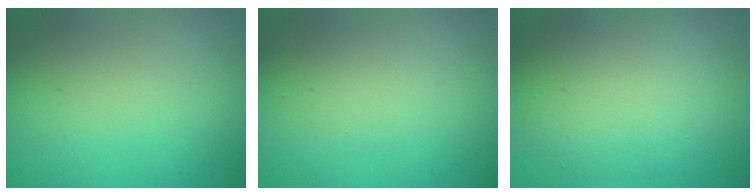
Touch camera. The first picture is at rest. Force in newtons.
{"total": 1.4, "press": 1.4, "slide": 0.0}
{"total": 5.5, "press": 5.5, "slide": 0.5}